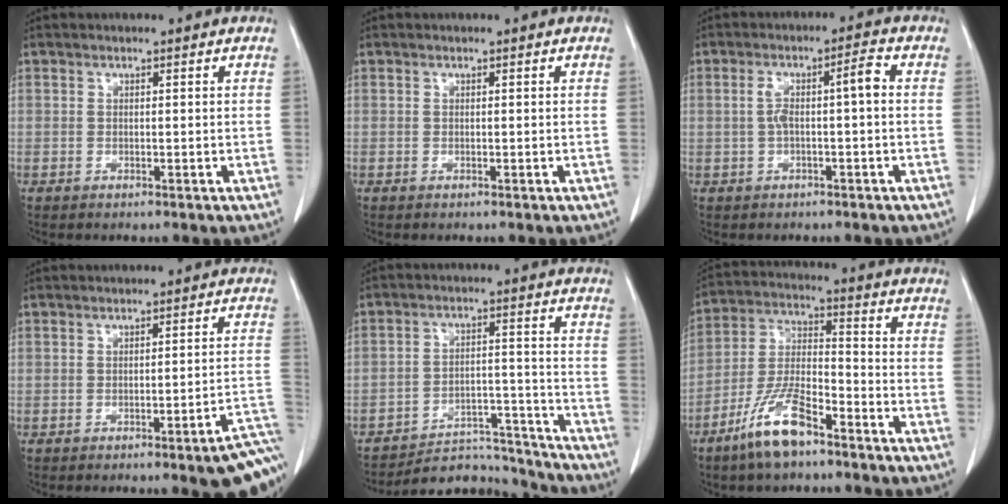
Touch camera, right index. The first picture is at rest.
{"total": 0.0}
{"total": 5.0, "force": [0.0, 0.7, 5.0], "torque": [-0.093, 0.025, 0.003]}
{"total": 9.8, "force": [-6.7, 0.5, 7.1], "torque": [-0.034, 0.010, -0.082]}
{"total": 12.6, "force": [-12.4, 2.3, -0.1], "torque": [0.021, 0.051, -0.182]}
{"total": 11.2, "force": [-7.6, 3.1, 7.6], "torque": [-0.165, -0.002, -0.144]}